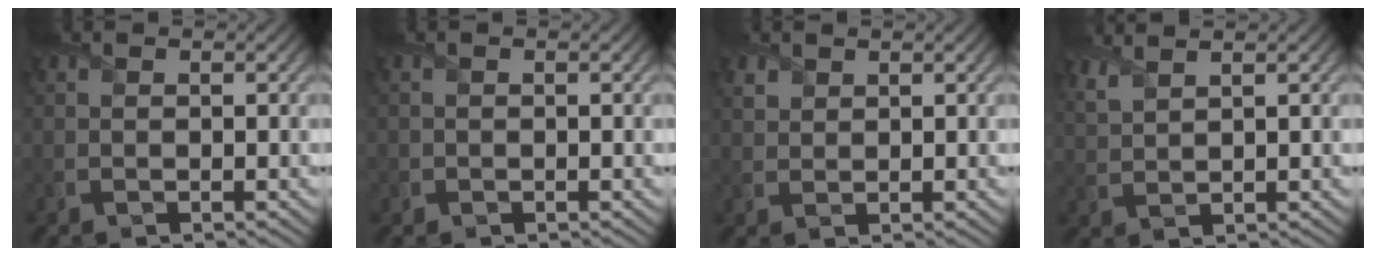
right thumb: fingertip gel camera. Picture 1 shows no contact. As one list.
[{"total": 0.8, "force": [-0.3, 0.7, 0.0], "torque": [0.004, -0.005, -0.009]}, {"total": 1.3, "force": [0.9, 0.9, 0.3], "torque": [-0.012, -0.002, 0.020]}, {"total": 3.2, "force": [2.7, 0.7, 1.6], "torque": [-0.038, 0.009, 0.056]}]